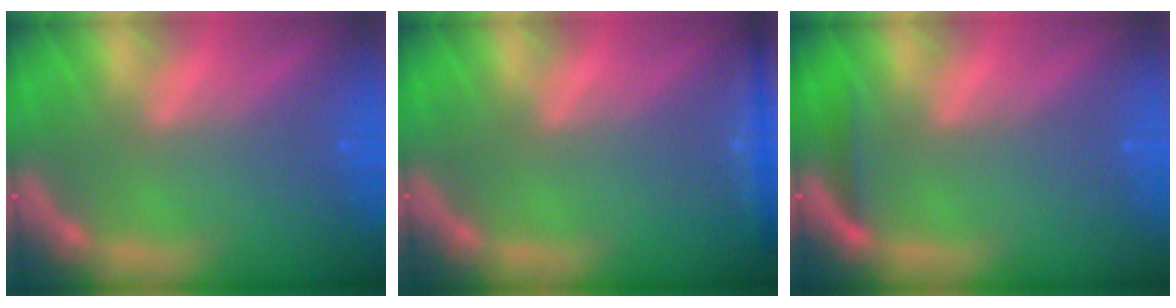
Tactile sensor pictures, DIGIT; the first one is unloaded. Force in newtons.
{"total": 2.4}
{"total": 1.4}